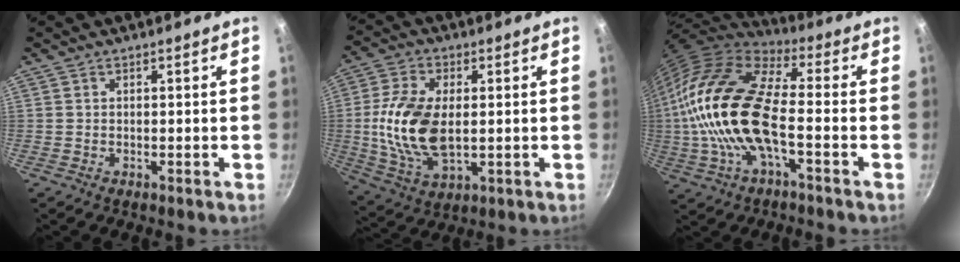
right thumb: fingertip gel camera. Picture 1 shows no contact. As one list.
[{"total": 14.8, "force": [0.3, 8.3, 12.3], "torque": [-0.242, 0.000, 0.009]}, {"total": 21.9, "force": [-2.1, 9.1, 19.8], "torque": [-0.379, 0.020, -0.051]}]